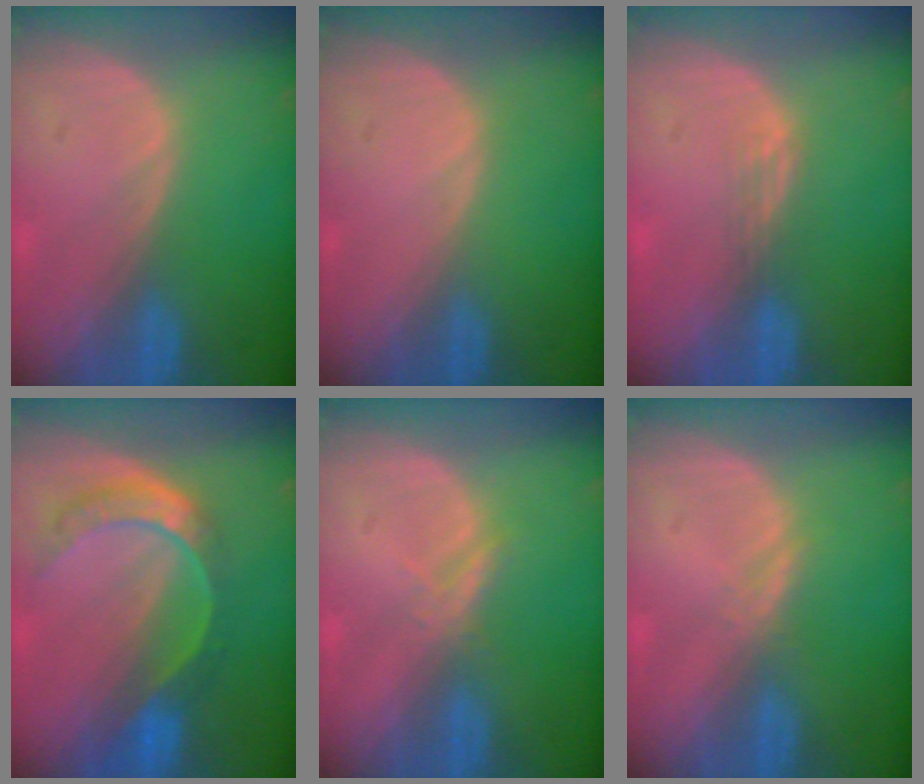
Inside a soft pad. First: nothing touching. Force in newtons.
{"total": 0.0}
{"total": 1.8, "press": 1.3, "slide": 1.2}
{"total": 7.8, "press": 6.6, "slide": 4.3}
{"total": 1.7, "press": 1.7, "slide": 0.1}
{"total": 1.1, "press": 1.1, "slide": 0.1}